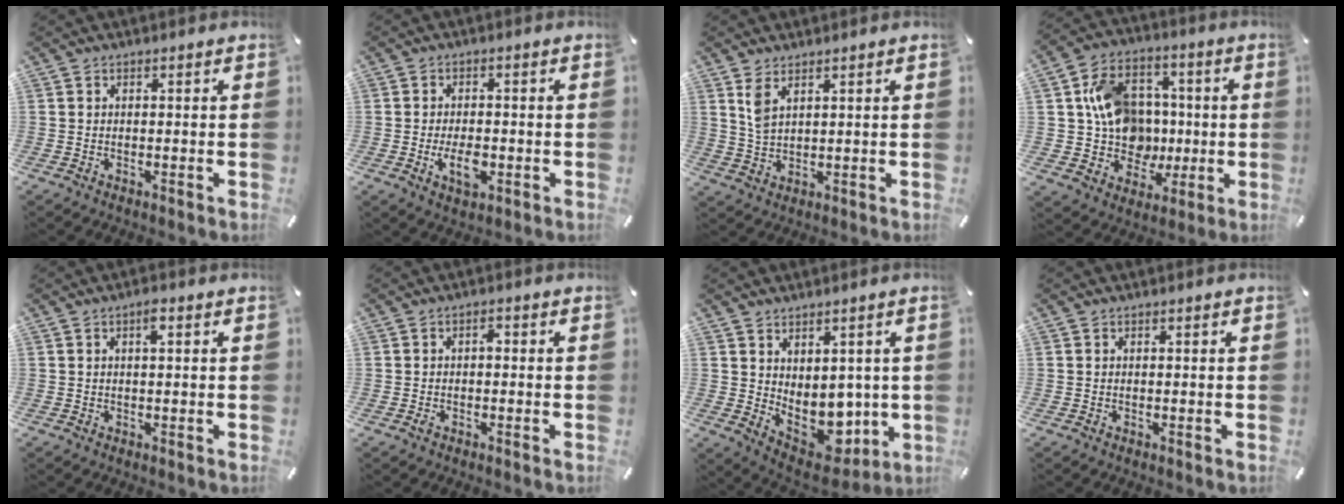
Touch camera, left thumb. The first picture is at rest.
{"total": 5.8, "force": [-1.6, 3.3, 4.5], "torque": [-0.093, -0.003, -0.032]}
{"total": 4.2, "force": [2.6, 1.9, 2.7], "torque": [-0.060, -0.001, 0.048]}
{"total": 15.1, "force": [1.0, 13.6, 6.5], "torque": [-0.104, 0.016, 0.040]}
{"total": 2.1, "force": [0.8, 0.6, 1.9], "torque": [-0.031, 0.002, 0.010]}
{"total": 1.5, "force": [-0.4, 0.8, 1.2], "torque": [-0.025, 0.006, -0.011]}
{"total": 9.0, "force": [0.1, 7.7, 4.8], "torque": [-0.047, -0.028, 0.018]}
{"total": 0.0}